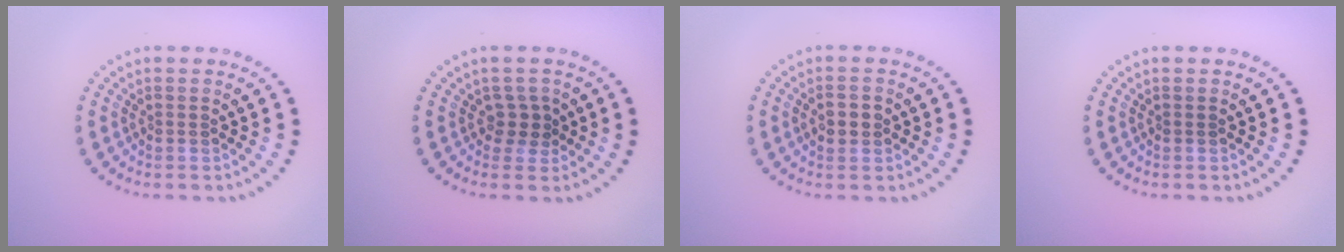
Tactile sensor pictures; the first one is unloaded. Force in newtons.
{"total": 1.7, "press": 1.4, "slide": 1.1}
{"total": 1.8, "press": 1.8, "slide": 0.1}
{"total": 0.0}